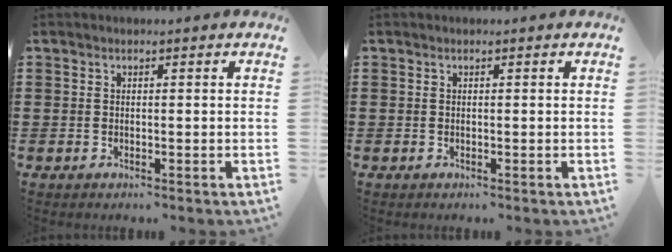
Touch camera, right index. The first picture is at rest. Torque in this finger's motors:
{"motor_torque": [0.00, 0.00, 0.00, 0.00]}